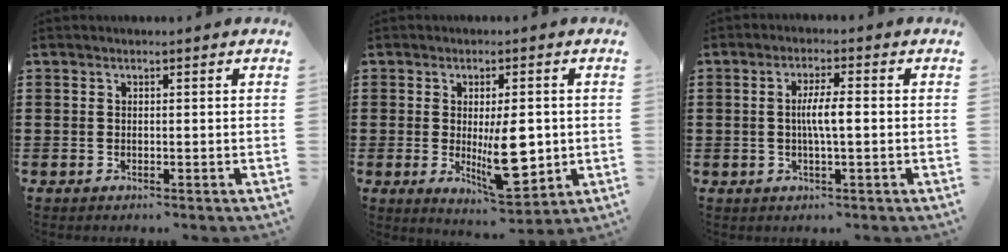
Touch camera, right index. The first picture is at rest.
{"total": 9.9, "force": [-0.6, 3.7, 9.1], "torque": [-0.146, -0.017, -0.006]}
{"total": 4.1, "force": [-0.3, 0.6, 4.0], "torque": [-0.071, -0.001, -0.007]}